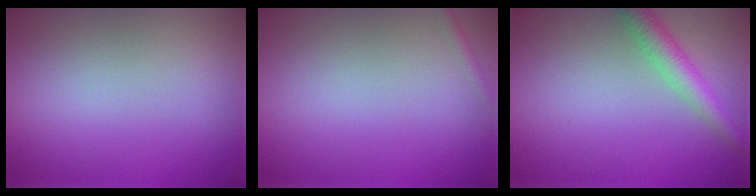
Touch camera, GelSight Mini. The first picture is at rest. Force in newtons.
{"total": 0.8, "press": 0.8, "slide": 0.1}
{"total": 3.1, "press": 3.1, "slide": 0.1}